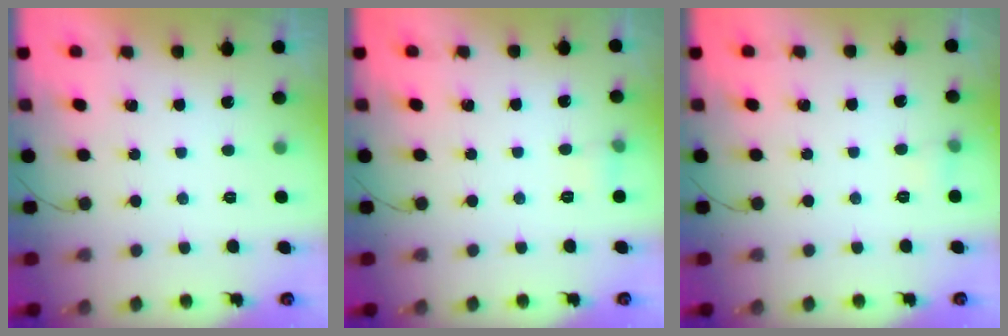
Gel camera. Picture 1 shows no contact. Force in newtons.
{"total": 4.4, "press": 4.2, "slide": 1.2}
{"total": 3.9, "press": 3.7, "slide": 1.1}